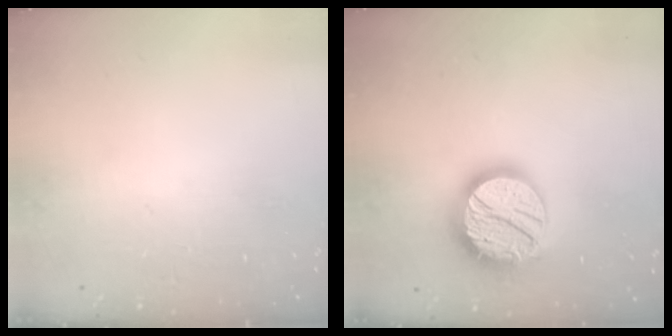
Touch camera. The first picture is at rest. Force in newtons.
{"total": 20.2, "press": 20.1, "slide": 1.3}